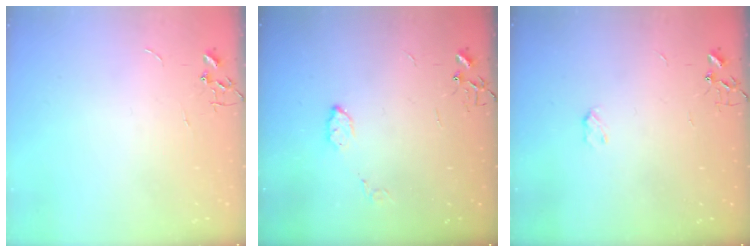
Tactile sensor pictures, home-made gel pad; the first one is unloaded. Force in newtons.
{"total": 4.0, "press": 4.0, "slide": 0.7}
{"total": 2.8, "press": 2.8, "slide": 0.5}